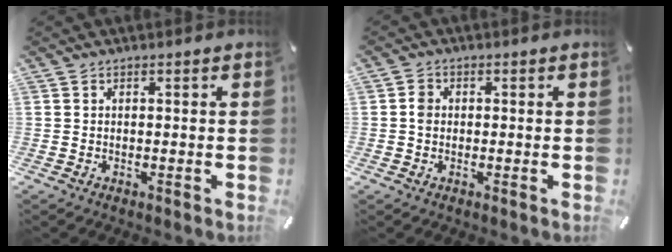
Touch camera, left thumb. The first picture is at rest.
{"total": 2.2, "force": [-0.1, 1.9, 1.0], "torque": [-0.012, 0.004, -0.007]}